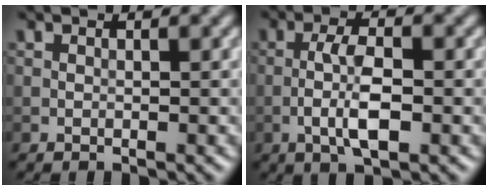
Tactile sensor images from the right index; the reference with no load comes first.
{"total": 4.1, "force": [-1.2, 1.2, 3.7], "torque": [-0.075, 0.002, -0.025]}